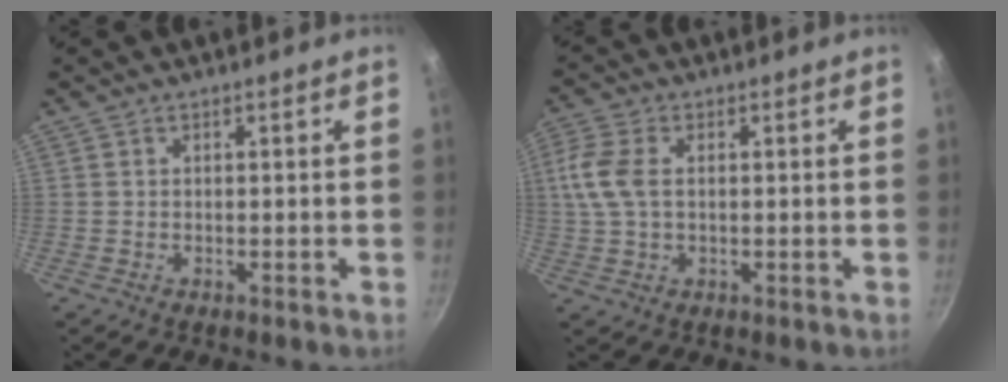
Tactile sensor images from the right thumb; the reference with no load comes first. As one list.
[{"total": 7.3, "force": [1.0, 4.4, 5.7], "torque": [-0.129, 0.011, 0.014]}]